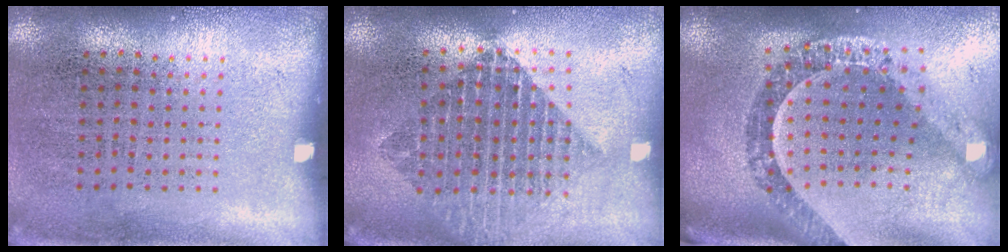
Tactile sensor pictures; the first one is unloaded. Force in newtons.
{"total": 2.0, "press": 1.6, "slide": 1.3}
{"total": 2.2, "press": 1.8, "slide": 1.3}